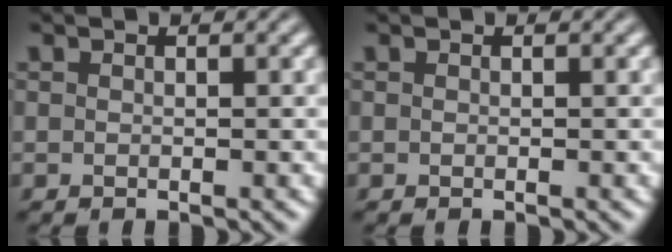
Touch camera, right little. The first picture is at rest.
{"total": 0.0}